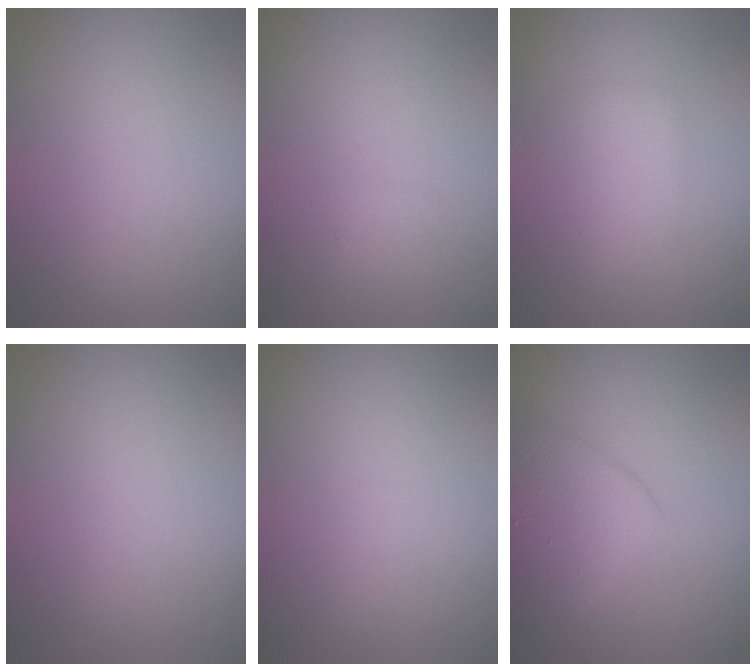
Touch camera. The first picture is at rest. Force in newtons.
{"total": 0.6, "press": 0.6, "slide": 0.0}
{"total": 2.0, "press": 2.0, "slide": 0.2}
{"total": 0.0}
{"total": 0.0}
{"total": 4.4, "press": 4.4, "slide": 0.2}